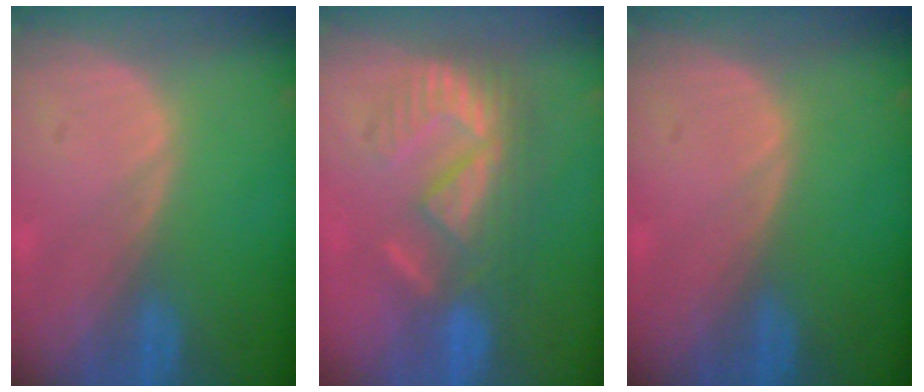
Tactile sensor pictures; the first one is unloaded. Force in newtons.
{"total": 9.5, "press": 8.1, "slide": 5.0}
{"total": 0.0}